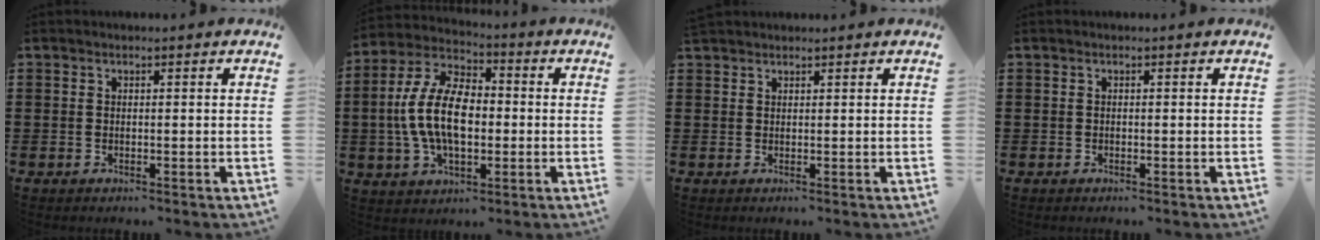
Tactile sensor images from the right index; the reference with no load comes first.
{"total": 11.7, "force": [-1.0, 6.6, 9.6], "torque": [-0.227, 0.001, -0.025]}
{"total": 1.0, "force": [1.0, 0.3, -0.1], "torque": [0.000, 0.002, 0.020]}
{"total": 0.0}